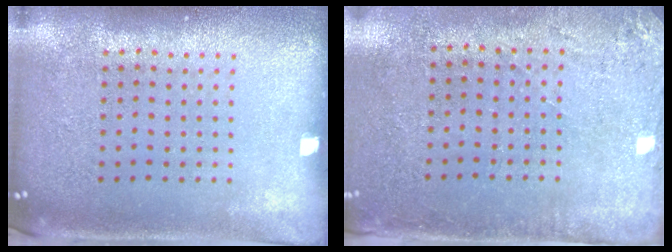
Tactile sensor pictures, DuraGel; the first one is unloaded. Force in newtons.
{"total": 2.8, "press": 2.3, "slide": 1.6}